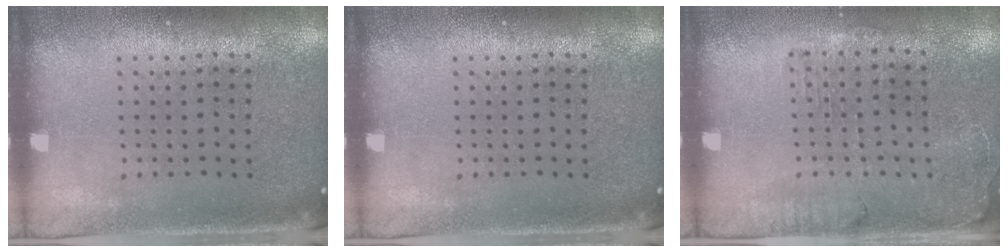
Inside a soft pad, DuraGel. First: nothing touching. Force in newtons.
{"total": 0.0}
{"total": 1.3, "press": 1.2, "slide": 0.4}